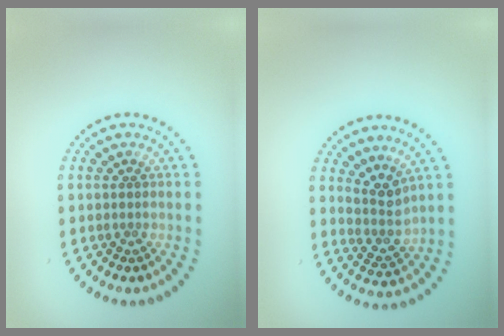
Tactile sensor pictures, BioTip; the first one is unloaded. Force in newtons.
{"total": 2.7, "press": 2.0, "slide": 1.8}